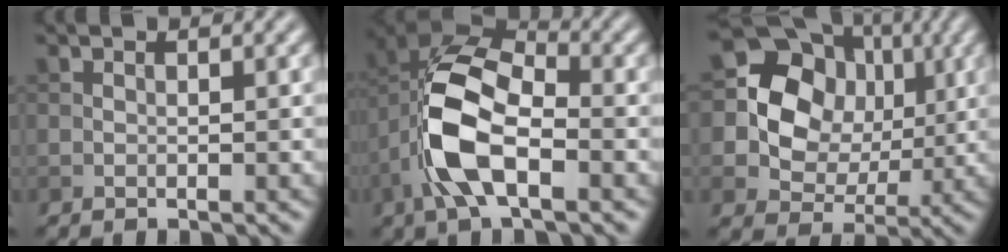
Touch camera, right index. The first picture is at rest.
{"total": 9.8, "force": [-2.7, 4.7, 8.1], "torque": [-0.172, 0.007, -0.058]}
{"total": 11.1, "force": [1.8, 9.6, 5.1], "torque": [-0.100, 0.023, 0.019]}